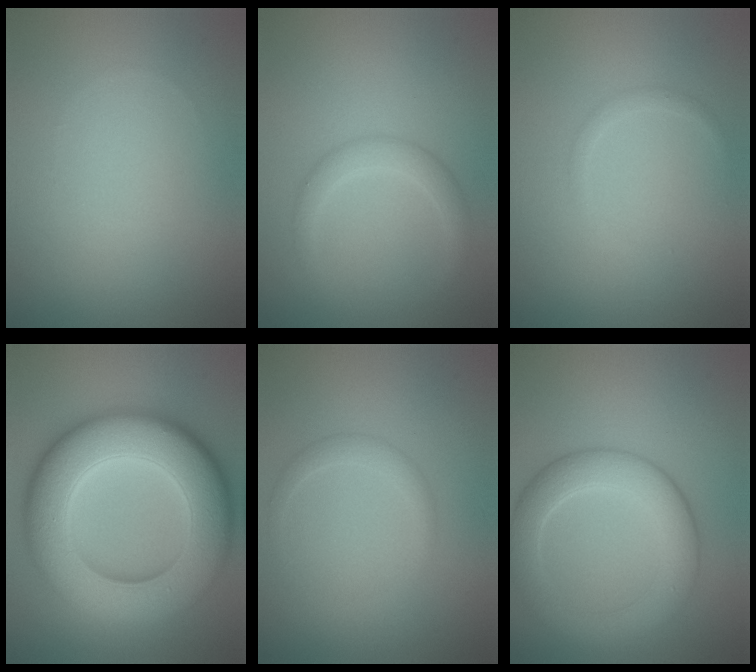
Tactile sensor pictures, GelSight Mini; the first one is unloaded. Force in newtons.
{"total": 2.0, "press": 2.0, "slide": 0.1}
{"total": 0.8, "press": 0.8, "slide": 0.0}
{"total": 13.9, "press": 13.9, "slide": 0.2}
{"total": 1.4, "press": 1.4, "slide": 0.0}
{"total": 5.4, "press": 5.4, "slide": 0.3}